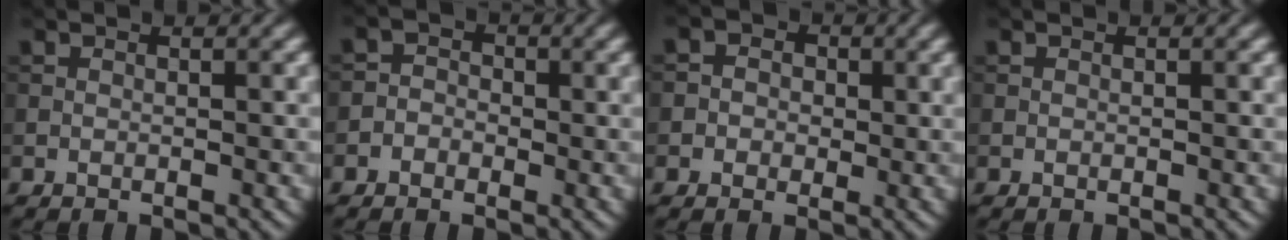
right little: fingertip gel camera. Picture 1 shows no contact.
{"total": 1.7, "force": [-0.7, 1.5, 0.5], "torque": [0.006, 0.008, -0.024]}
{"total": 3.5, "force": [0.7, 3.1, 1.3], "torque": [-0.002, 0.008, -0.013]}
{"total": 0.0}